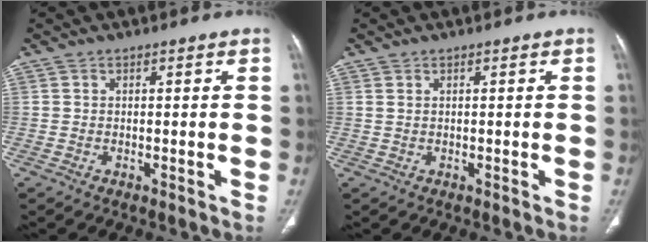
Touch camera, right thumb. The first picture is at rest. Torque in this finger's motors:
{"motor_torque": [-0.33, -0.45, 0.28, -0.17, -0.03]}